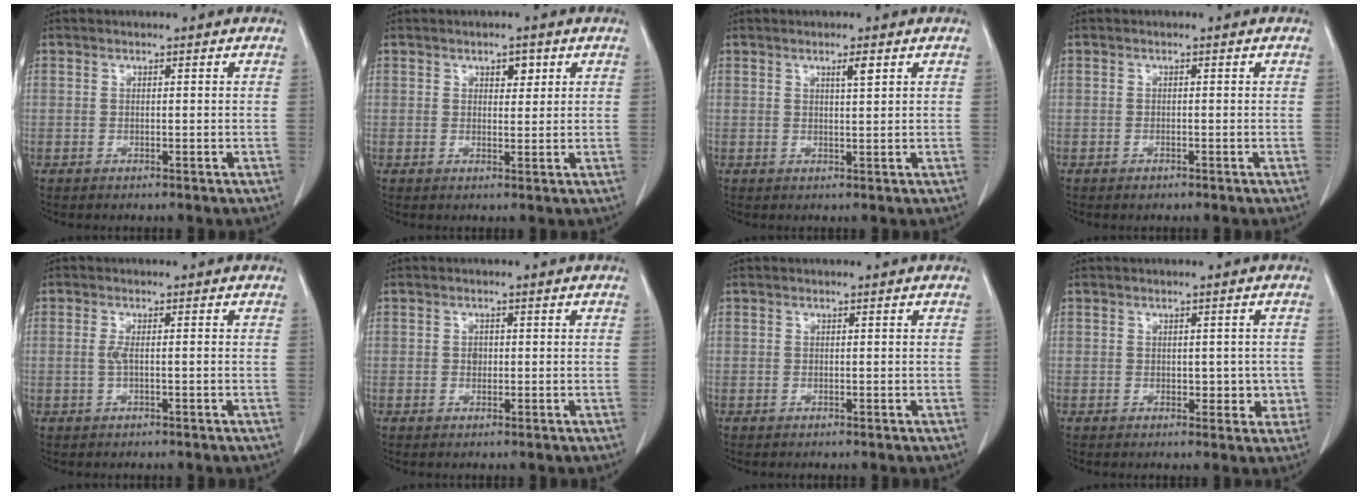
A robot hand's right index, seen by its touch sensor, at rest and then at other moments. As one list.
[{"total": 2.3, "force": [1.2, 1.2, 1.5], "torque": [-0.019, 0.000, 0.017]}, {"total": 1.8, "force": [1.0, 0.0, 1.5], "torque": [-0.028, -0.002, 0.016]}, {"total": 0.7, "force": [-0.5, 0.4, 0.3], "torque": [-0.008, 0.000, -0.005]}, {"total": 1.6, "force": [-0.2, 0.2, 1.6], "torque": [-0.034, 0.000, -0.003]}, {"total": 1.1, "force": [0.0, 0.9, 0.7], "torque": [-0.011, 0.002, 0.000]}, {"total": 0.0}, {"total": 3.4, "force": [-0.2, 2.3, 2.5], "torque": [-0.019, 0.007, 0.004]}]